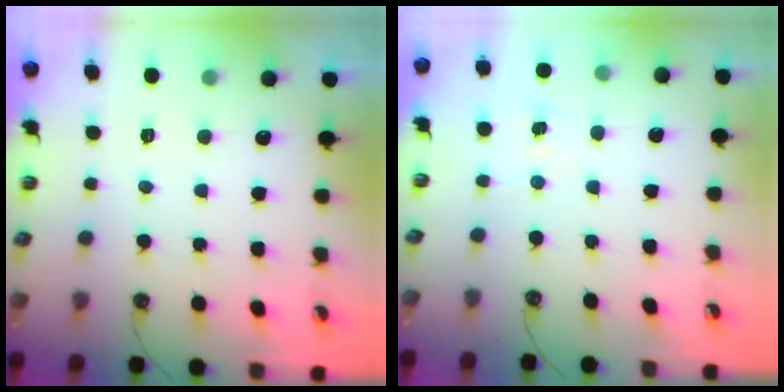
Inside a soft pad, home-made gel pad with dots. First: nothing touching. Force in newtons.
{"total": 4.0, "press": 4.0, "slide": 0.4}